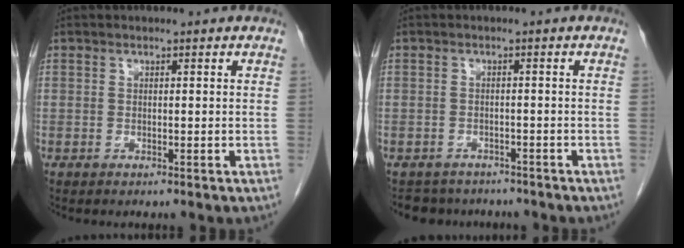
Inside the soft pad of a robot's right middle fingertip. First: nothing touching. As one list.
[{"total": 5.7, "force": [-5.1, 2.6, 0.4], "torque": [-0.005, 0.003, -0.065]}]